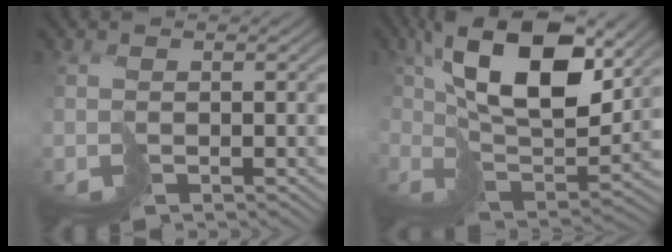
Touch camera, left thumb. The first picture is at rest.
{"total": 15.1, "force": [5.7, 8.4, 11.2], "torque": [-0.211, -0.006, 0.106]}